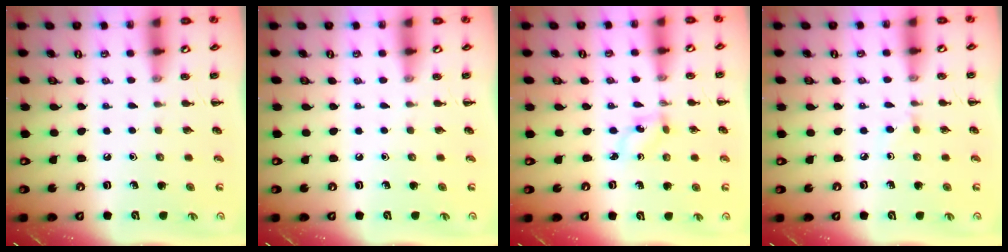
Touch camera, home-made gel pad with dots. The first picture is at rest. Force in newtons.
{"total": 0.0}
{"total": 1.7, "press": 1.5, "slide": 0.8}
{"total": 3.6, "press": 3.3, "slide": 1.6}